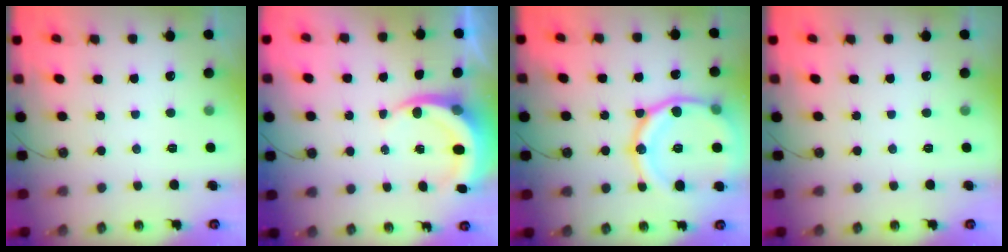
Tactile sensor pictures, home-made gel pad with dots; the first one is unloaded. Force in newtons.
{"total": 5.4, "press": 5.3, "slide": 0.4}
{"total": 20.3, "press": 20.2, "slide": 1.8}
{"total": 0.0}